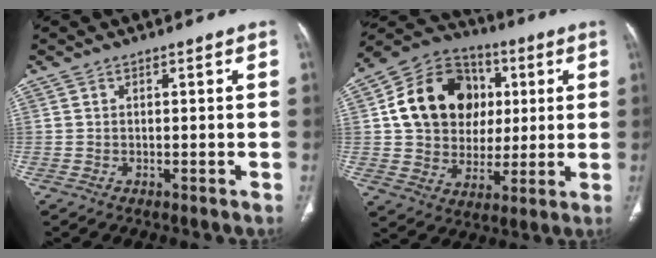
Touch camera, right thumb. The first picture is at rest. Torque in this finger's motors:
{"motor_torque": [0.25, 2.89, 0.61, -0.63, 0.10]}